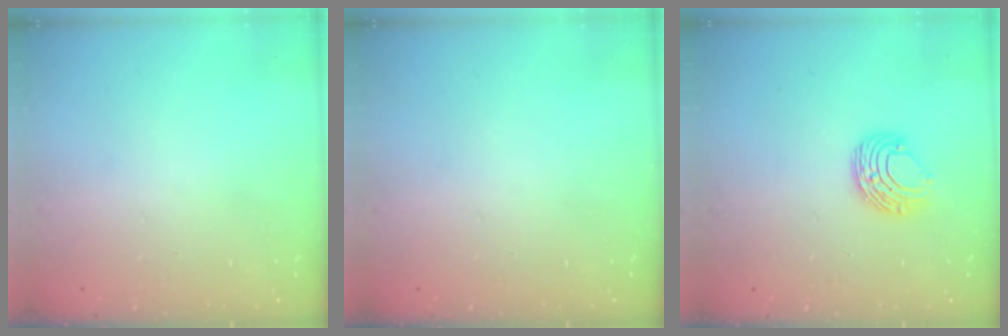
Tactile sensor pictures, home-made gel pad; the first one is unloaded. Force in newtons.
{"total": 0.0}
{"total": 8.0, "press": 7.9, "slide": 0.4}